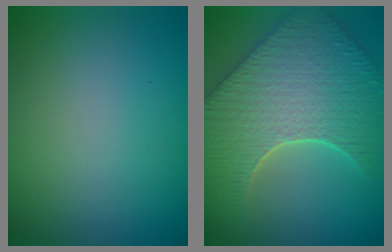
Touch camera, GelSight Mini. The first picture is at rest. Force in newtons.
{"total": 8.8, "press": 7.2, "slide": 5.0}